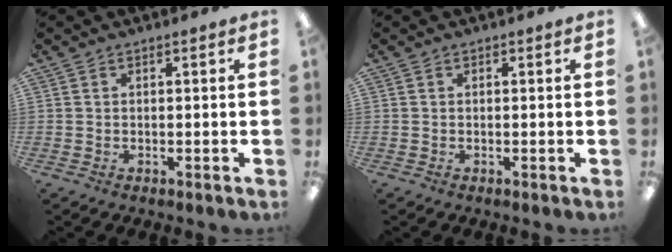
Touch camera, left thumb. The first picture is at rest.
{"total": 0.0}